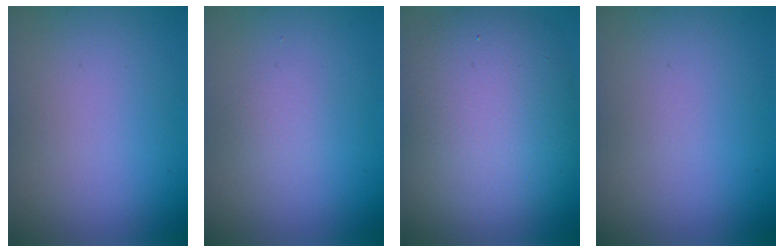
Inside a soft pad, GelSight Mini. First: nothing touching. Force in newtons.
{"total": 1.1, "press": 1.1, "slide": 0.1}
{"total": 12.1, "press": 12.0, "slide": 0.9}
{"total": 0.0}